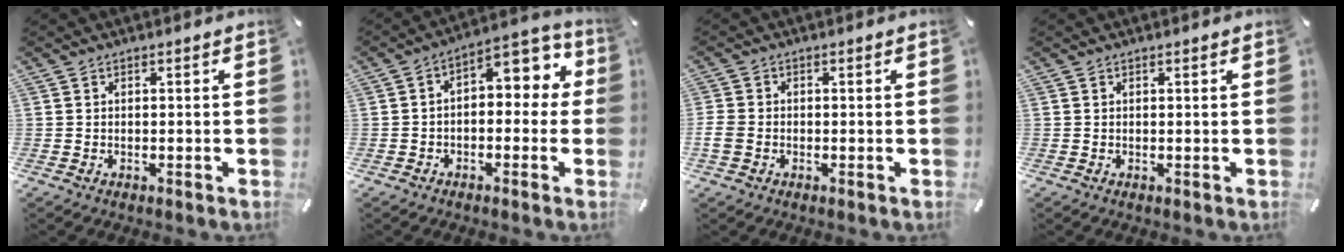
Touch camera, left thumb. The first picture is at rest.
{"total": 6.0, "force": [1.1, 4.3, 4.0], "torque": [-0.040, -0.019, 0.010]}
{"total": 2.7, "force": [-0.7, 2.1, 1.5], "torque": [-0.030, 0.002, -0.013]}
{"total": 0.0}